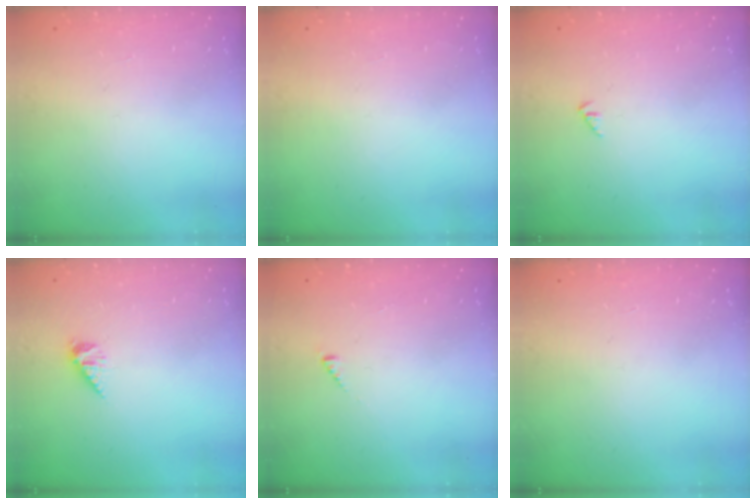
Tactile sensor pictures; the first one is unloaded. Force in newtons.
{"total": 0.0}
{"total": 0.0}
{"total": 2.8, "press": 2.8, "slide": 0.5}
{"total": 2.2, "press": 2.2, "slide": 0.4}
{"total": 0.0}